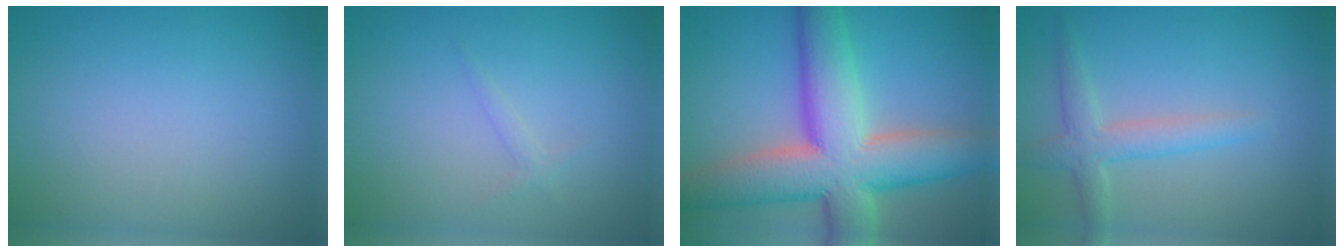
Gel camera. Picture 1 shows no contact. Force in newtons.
{"total": 0.8, "press": 0.8, "slide": 0.1}
{"total": 12.0, "press": 12.0, "slide": 1.0}
{"total": 2.9, "press": 2.9, "slide": 0.1}